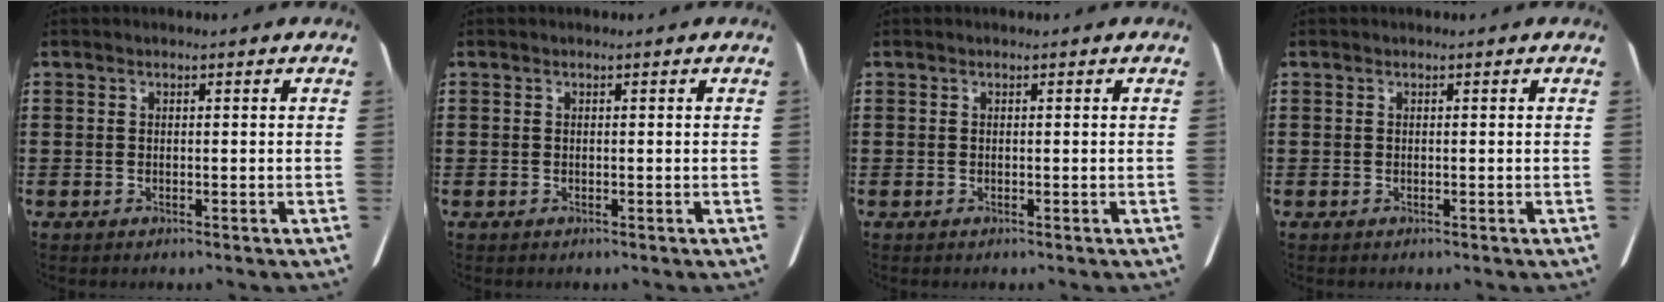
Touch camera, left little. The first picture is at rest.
{"total": 0.0}
{"total": 0.0}
{"total": 0.0}